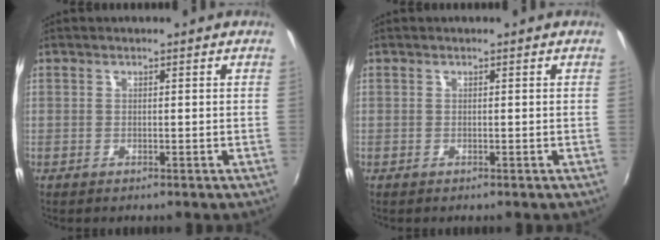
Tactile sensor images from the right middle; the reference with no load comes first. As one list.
[{"total": 0.0}]